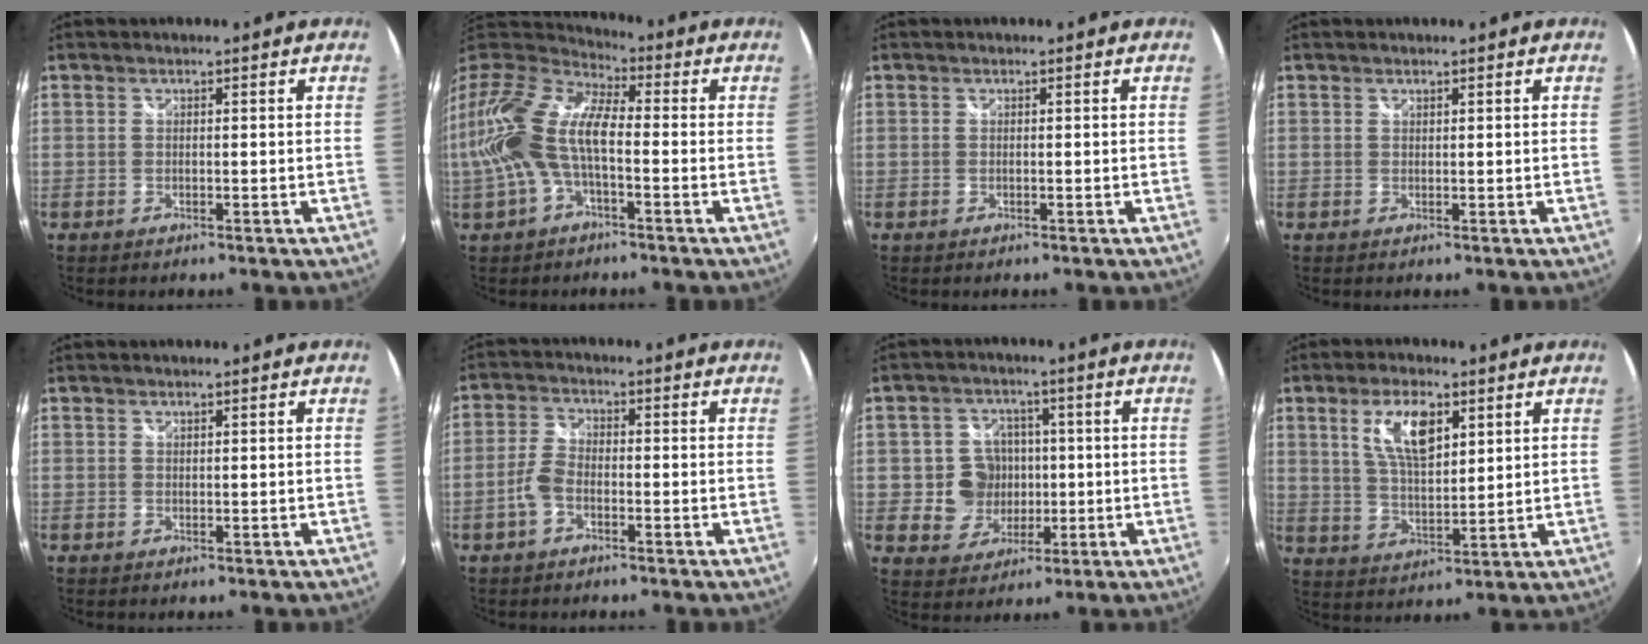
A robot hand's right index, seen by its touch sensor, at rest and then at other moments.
{"total": 17.5, "force": [-1.8, 8.2, 15.3], "torque": [-0.313, 0.007, -0.041]}
{"total": 0.0}
{"total": 0.0}
{"total": 0.0}
{"total": 4.1, "force": [-1.9, 2.2, 2.9], "torque": [-0.069, 0.007, -0.038]}
{"total": 7.4, "force": [-0.6, 7.0, 2.1], "torque": [-0.053, 0.009, -0.006]}
{"total": 9.2, "force": [4.0, 3.9, 7.3], "torque": [-0.136, 0.007, 0.079]}